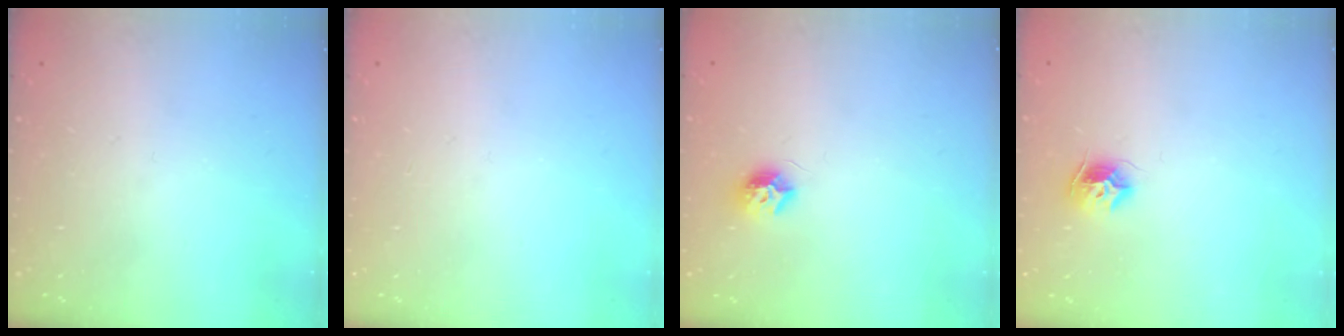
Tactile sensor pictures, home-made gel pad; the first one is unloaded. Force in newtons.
{"total": 0.0}
{"total": 7.6, "press": 7.6, "slide": 0.2}
{"total": 8.0, "press": 7.9, "slide": 0.5}